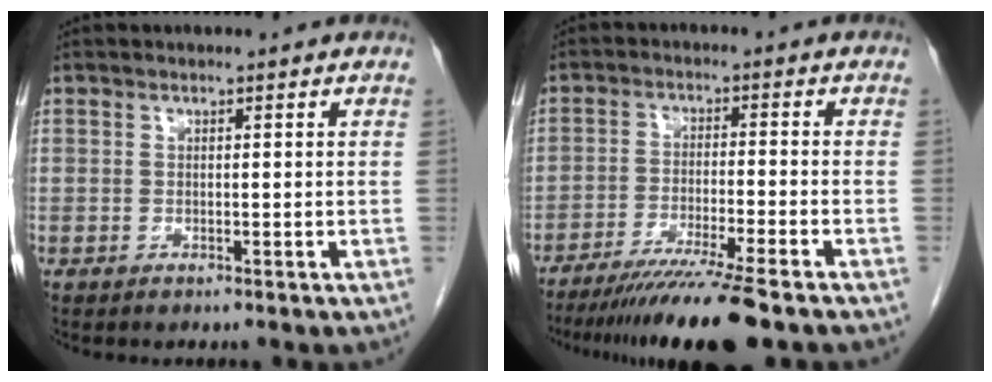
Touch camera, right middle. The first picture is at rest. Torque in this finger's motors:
{"motor_torque": [1.09, -1.05, 0.21, 0.09]}